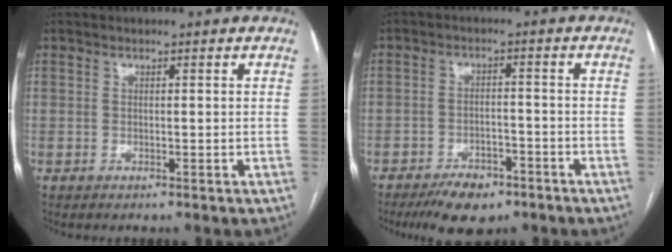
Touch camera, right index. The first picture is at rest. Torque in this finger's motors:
{"motor_torque": [0.75, -0.53, 0.29, 0.07]}